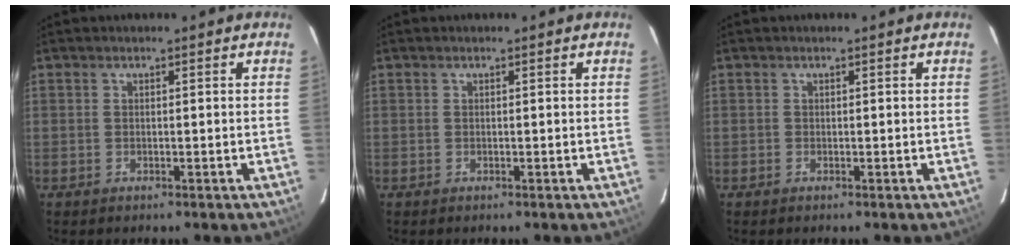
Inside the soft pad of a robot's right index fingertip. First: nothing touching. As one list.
[{"total": 0.0}, {"total": 0.0}]